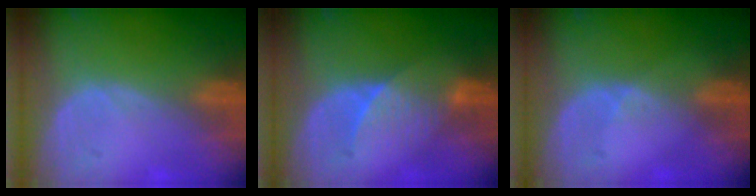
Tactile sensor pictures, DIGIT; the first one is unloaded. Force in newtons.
{"total": 5.2, "press": 5.1, "slide": 1.3}
{"total": 1.8, "press": 1.2, "slide": 1.3}